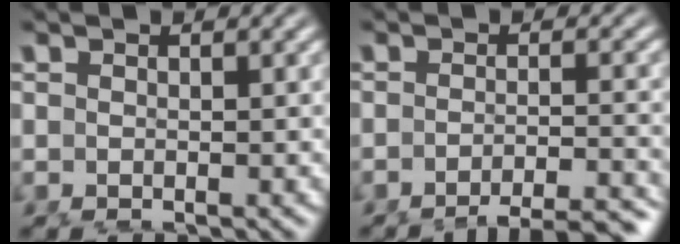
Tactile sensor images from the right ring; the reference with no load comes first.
{"total": 8.7, "force": [-7.9, 1.6, 3.2], "torque": [-0.024, -0.016, -0.117]}